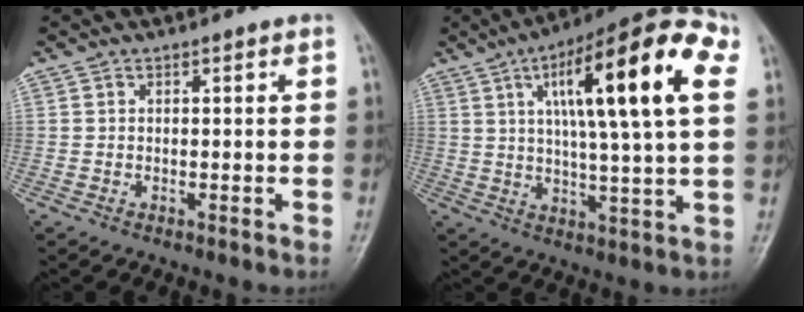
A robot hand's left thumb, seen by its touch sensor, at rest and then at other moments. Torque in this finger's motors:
{"motor_torque": [0.84, 0.83, 2.35, -0.42, 0.22]}